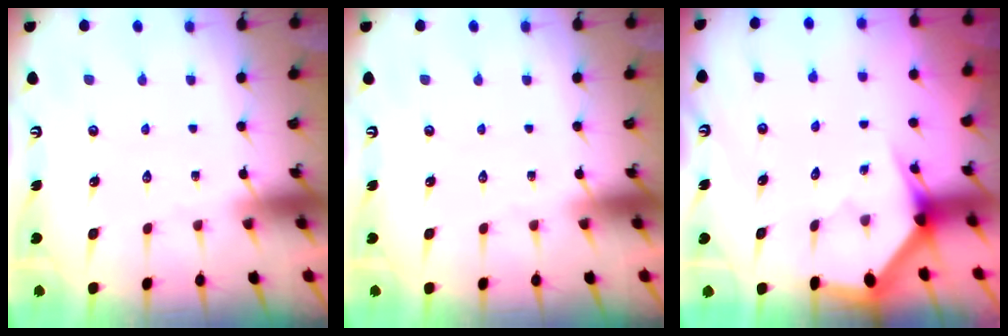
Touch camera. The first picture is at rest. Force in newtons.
{"total": 0.0}
{"total": 3.1, "press": 3.1, "slide": 0.1}